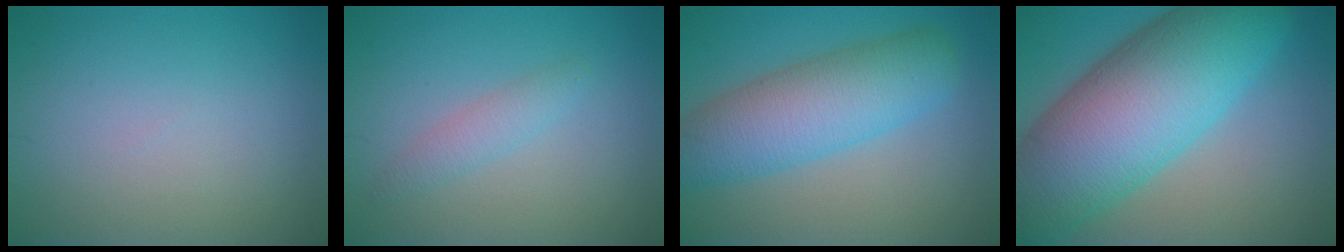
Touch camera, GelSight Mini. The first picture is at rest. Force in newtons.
{"total": 1.7, "press": 1.7, "slide": 0.1}
{"total": 7.5, "press": 7.5, "slide": 0.2}
{"total": 15.1, "press": 15.1, "slide": 0.4}